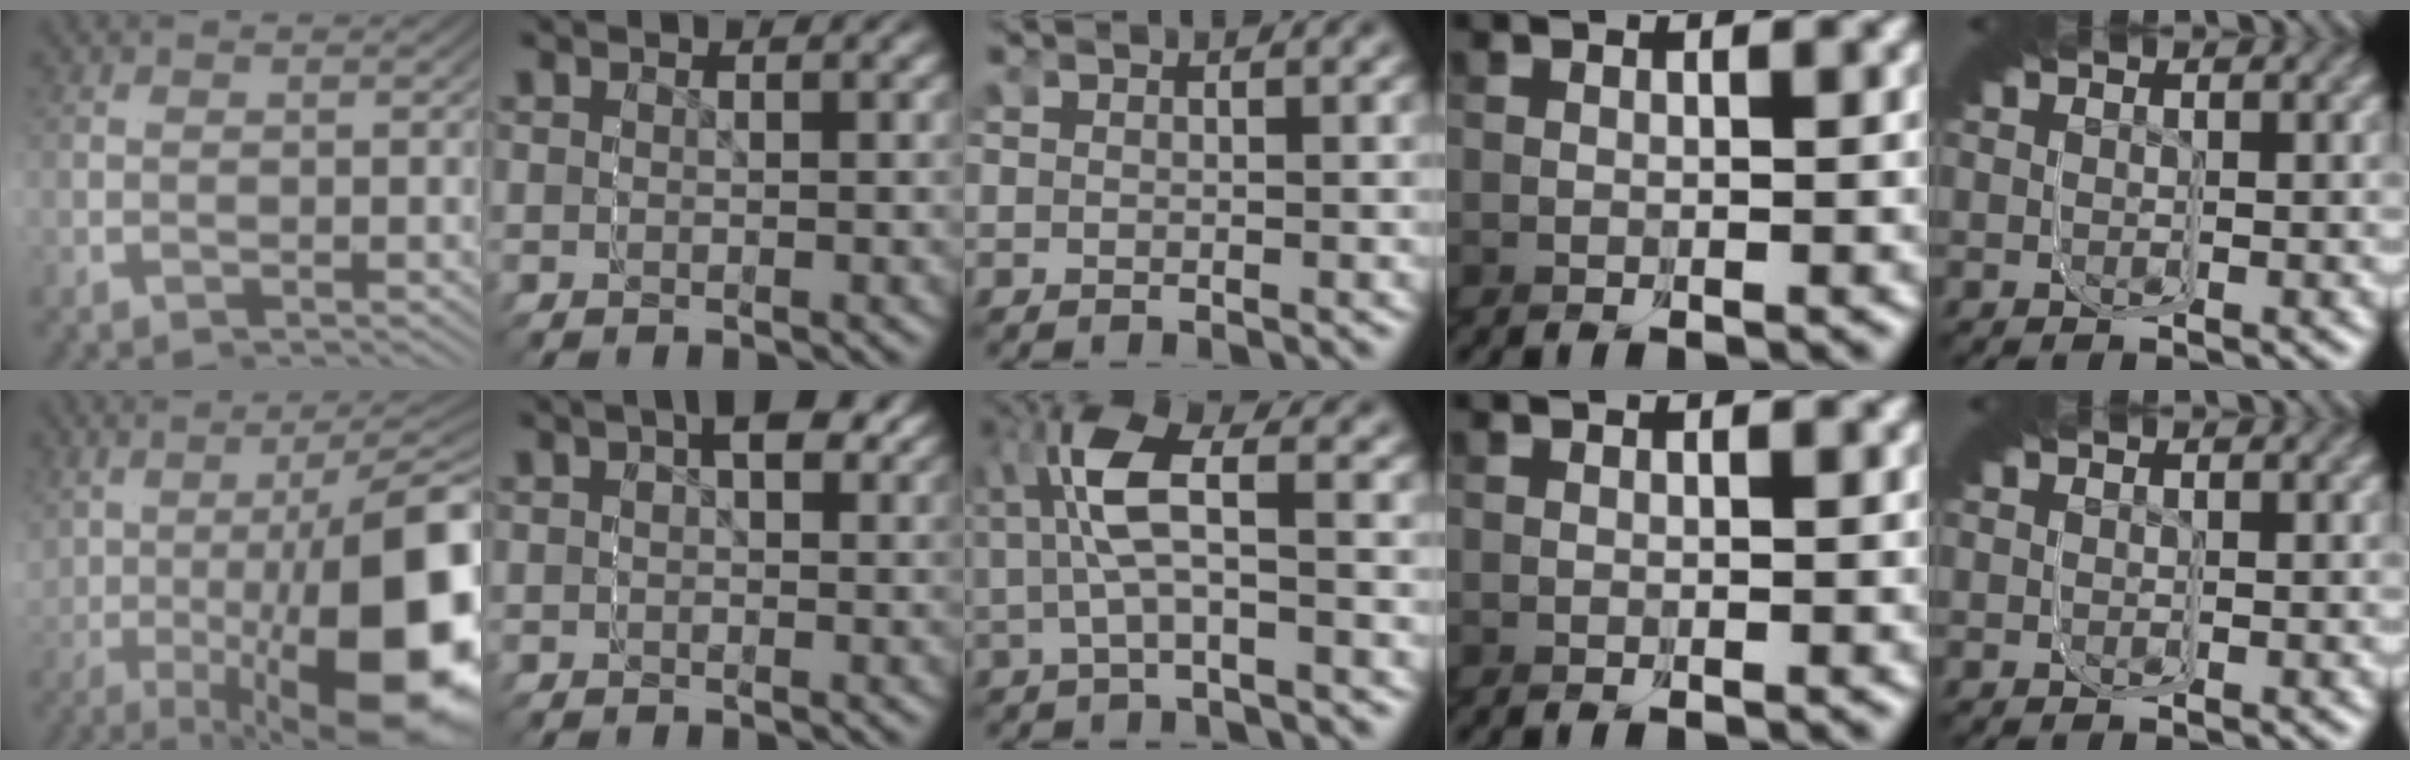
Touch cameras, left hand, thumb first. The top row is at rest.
{"thumb": {"total": 15.1, "force": [-1.8, 3.0, 14.7], "torque": [-0.186, 0.020, -0.014]}, "index": {"total": 2.2, "force": [1.0, 1.5, 1.3], "torque": [-0.013, 0.000, 0.011]}, "middle": {"total": 6.0, "force": [0.7, 2.6, 5.3], "torque": [-0.122, 0.009, 0.003]}}